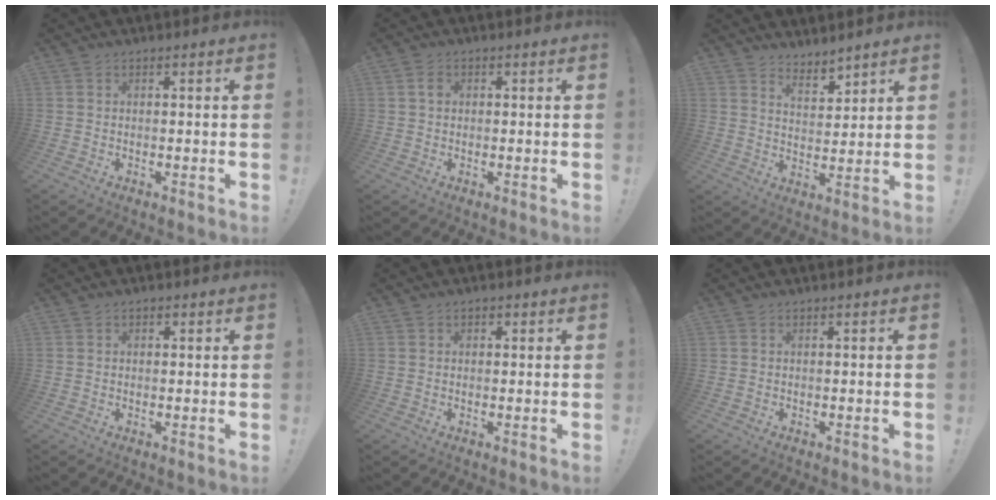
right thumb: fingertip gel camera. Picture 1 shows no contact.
{"total": 1.8, "force": [0.4, 1.4, 1.1], "torque": [-0.021, 0.004, 0.006]}
{"total": 5.5, "force": [5.0, 1.9, 1.3], "torque": [-0.012, -0.046, 0.091]}
{"total": 0.7, "force": [0.4, 0.5, 0.2], "torque": [0.001, 0.000, 0.006]}
{"total": 0.8, "force": [0.3, 0.7, 0.3], "torque": [-0.001, -0.001, 0.005]}
{"total": 0.0}